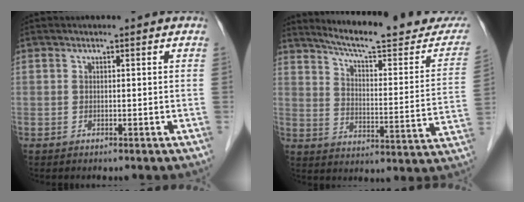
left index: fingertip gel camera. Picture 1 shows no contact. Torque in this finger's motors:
{"motor_torque": [-0.50, -0.56, 0.26, 0.06]}